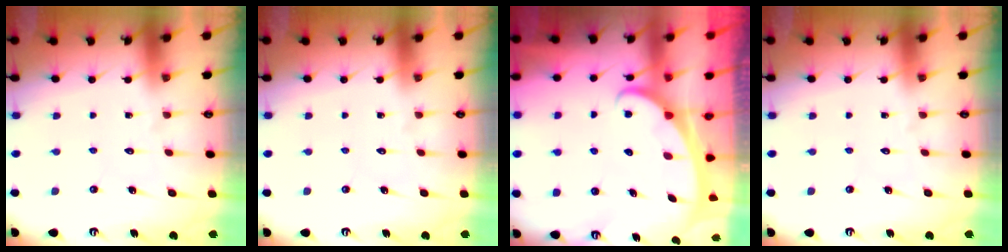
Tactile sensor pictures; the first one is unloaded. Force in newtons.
{"total": 0.0}
{"total": 2.1, "press": 2.1, "slide": 0.3}
{"total": 0.0}